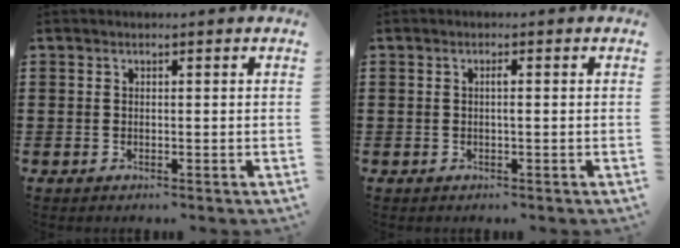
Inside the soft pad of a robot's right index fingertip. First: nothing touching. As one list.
[{"total": 0.9, "force": [-0.1, 0.0, 0.9], "torque": [-0.017, -0.003, -0.001]}]